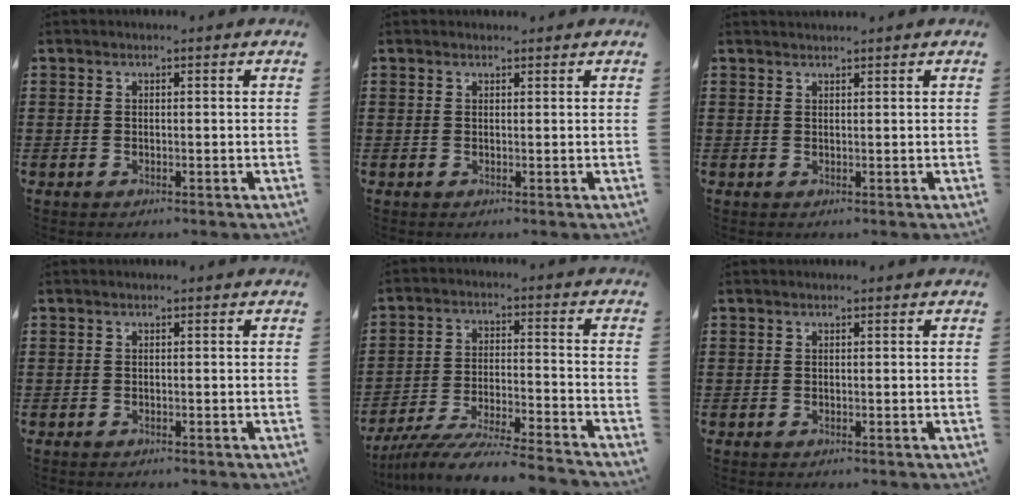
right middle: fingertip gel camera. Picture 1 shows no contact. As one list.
[{"total": 0.6, "force": [0.6, 0.1, 0.0], "torque": [0.006, -0.002, 0.010]}, {"total": 1.0, "force": [1.0, -0.1, 0.1], "torque": [-0.003, -0.002, 0.019]}, {"total": 0.0}, {"total": 8.4, "force": [-8.0, 0.3, 2.6], "torque": [-0.047, 0.007, -0.156]}, {"total": 0.0}]